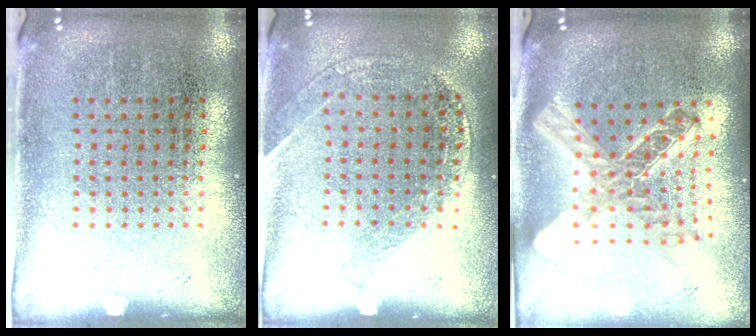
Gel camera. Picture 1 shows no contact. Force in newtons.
{"total": 1.2, "press": 1.2, "slide": 0.1}
{"total": 2.3, "press": 1.9, "slide": 1.3}